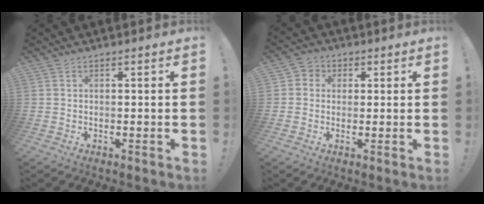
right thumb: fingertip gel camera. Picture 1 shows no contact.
{"total": 3.8, "force": [-0.4, 3.6, 1.2], "torque": [-0.014, 0.007, -0.008]}